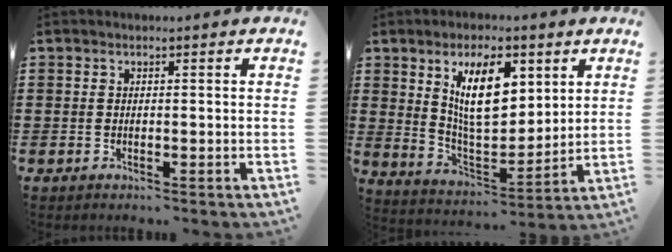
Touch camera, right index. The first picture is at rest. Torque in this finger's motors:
{"motor_torque": [1.15, 0.98, 0.34, 0.08]}